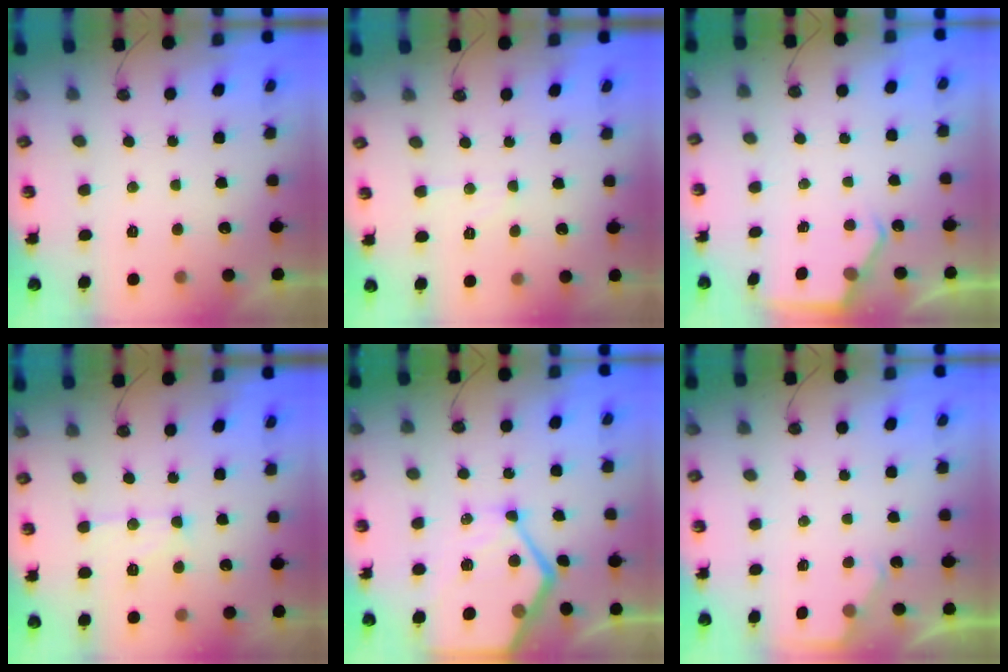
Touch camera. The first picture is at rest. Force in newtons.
{"total": 5.8, "press": 5.8, "slide": 0.5}
{"total": 2.8, "press": 2.8, "slide": 0.4}
{"total": 9.7, "press": 9.7, "slide": 0.8}
{"total": 17.0, "press": 16.9, "slide": 1.5}
{"total": 1.9, "press": 1.9, "slide": 0.3}